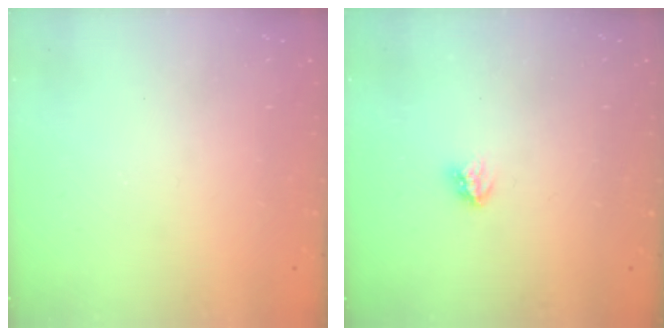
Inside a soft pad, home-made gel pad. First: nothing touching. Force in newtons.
{"total": 3.0, "press": 2.9, "slide": 0.4}